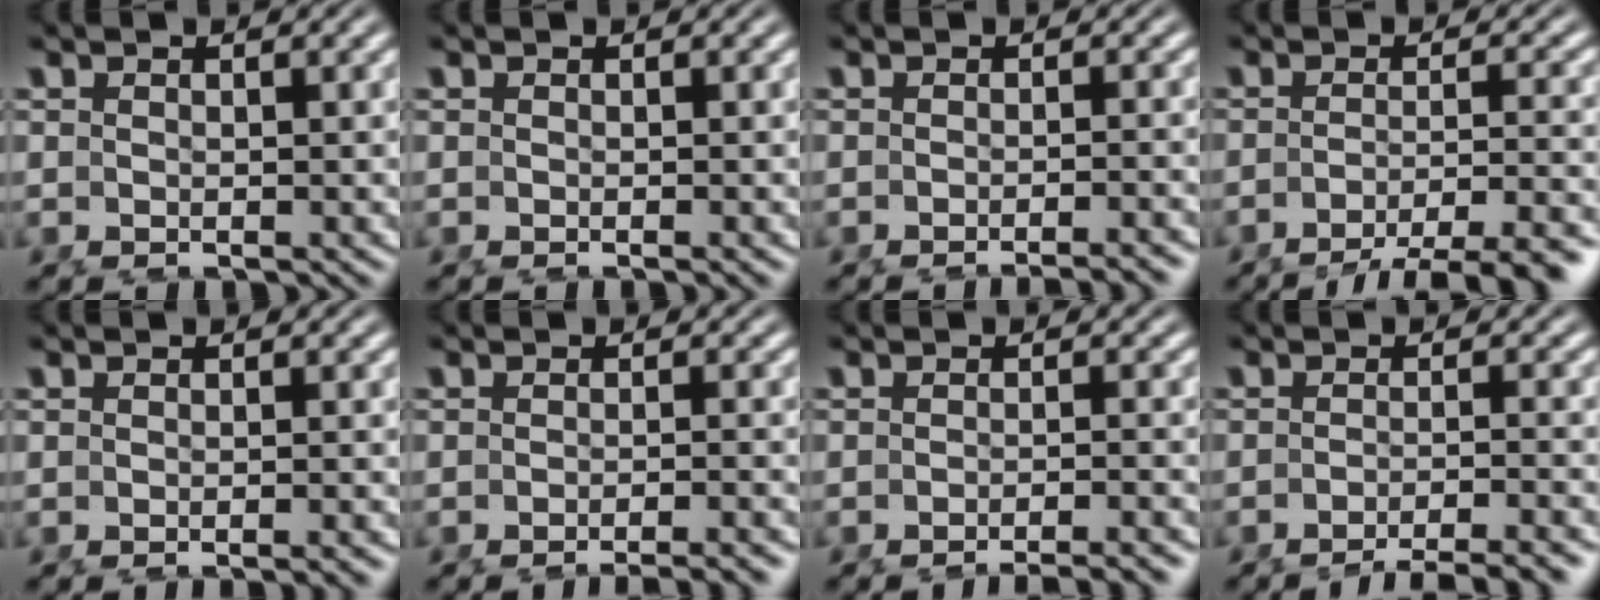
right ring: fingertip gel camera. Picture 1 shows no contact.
{"total": 0.6, "force": [-0.5, -0.2, 0.3], "torque": [-0.001, 0.004, -0.008]}
{"total": 4.3, "force": [-4.0, 0.0, 1.4], "torque": [-0.009, -0.002, -0.060]}
{"total": 9.4, "force": [-7.7, 2.4, 4.8], "torque": [-0.060, -0.025, -0.107]}
{"total": 1.4, "force": [-1.2, -0.3, 0.6], "torque": [-0.006, 0.003, -0.019]}
{"total": 5.5, "force": [-5.2, 0.4, 1.8], "torque": [-0.011, -0.005, -0.076]}
{"total": 6.1, "force": [-5.7, 0.4, 1.9], "torque": [-0.011, -0.006, -0.085]}
{"total": 8.1, "force": [-7.3, 1.3, 3.1], "torque": [-0.027, -0.014, -0.107]}